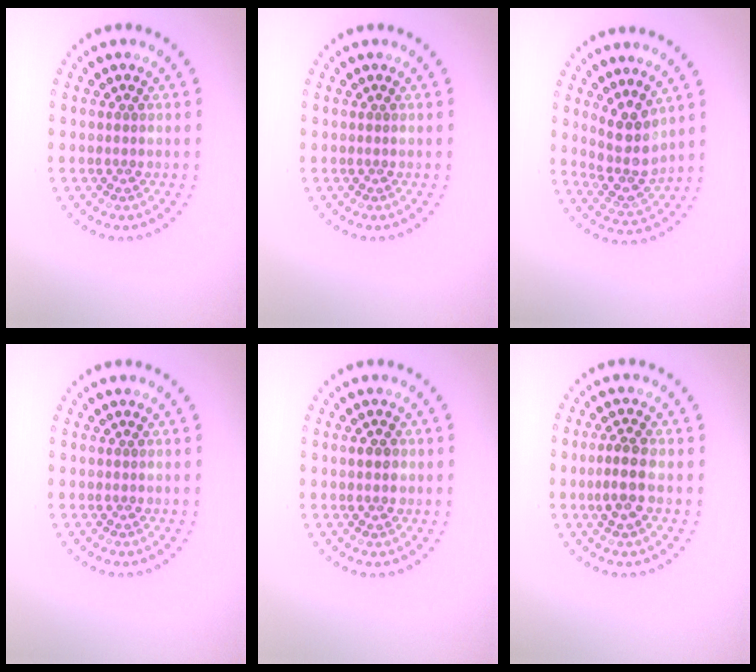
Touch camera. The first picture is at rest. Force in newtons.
{"total": 0.0}
{"total": 3.6, "press": 2.9, "slide": 2.1}
{"total": 0.0}
{"total": 1.9, "press": 1.9, "slide": 0.2}
{"total": 2.6, "press": 2.5, "slide": 0.8}